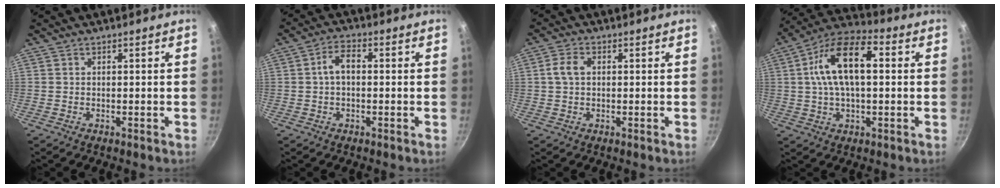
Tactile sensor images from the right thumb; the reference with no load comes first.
{"total": 4.8, "force": [0.2, 2.8, 3.9], "torque": [-0.071, 0.017, -0.003]}
{"total": 3.7, "force": [0.5, 2.5, 2.7], "torque": [-0.059, 0.010, 0.007]}
{"total": 15.3, "force": [2.5, 7.5, 13.1], "torque": [-0.237, 0.028, 0.037]}